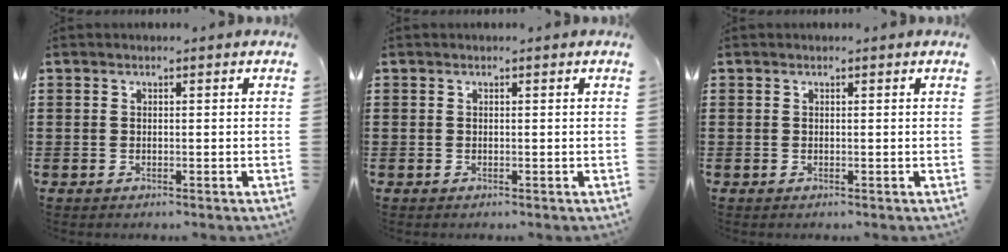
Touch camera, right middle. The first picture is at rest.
{"total": 0.0}
{"total": 0.0}